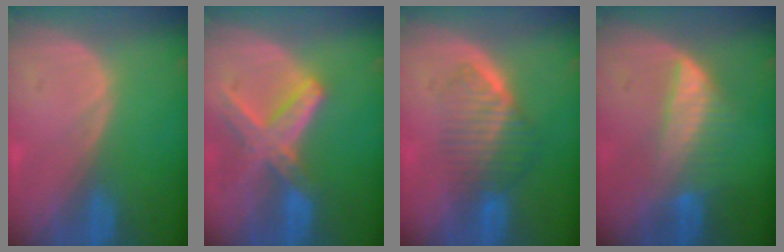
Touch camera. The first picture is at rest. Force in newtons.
{"total": 8.2, "press": 7.1, "slide": 4.0}
{"total": 6.6, "press": 6.0, "slide": 2.7}
{"total": 6.4, "press": 5.9, "slide": 2.5}